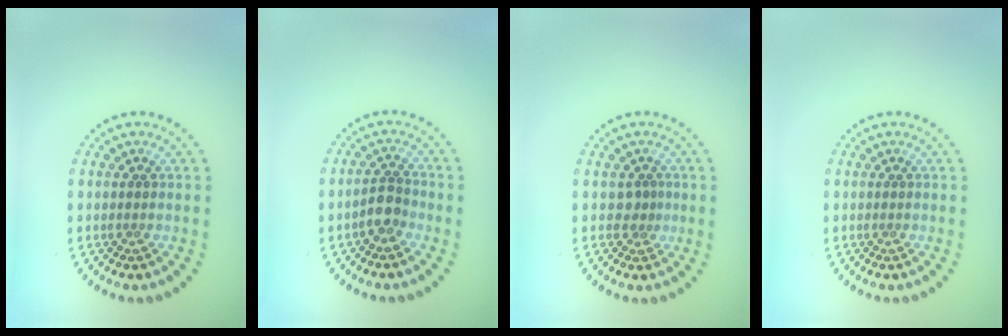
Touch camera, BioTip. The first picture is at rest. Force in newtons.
{"total": 2.1, "press": 1.8, "slide": 1.1}
{"total": 1.1, "press": 0.7, "slide": 0.8}
{"total": 0.0}